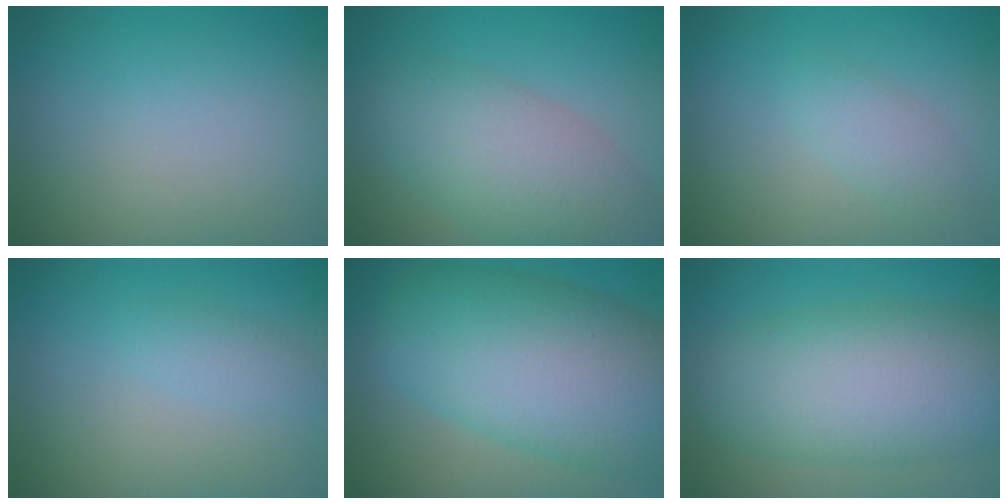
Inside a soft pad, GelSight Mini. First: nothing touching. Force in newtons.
{"total": 6.4, "press": 6.4, "slide": 0.6}
{"total": 1.7, "press": 1.7, "slide": 0.1}
{"total": 1.2, "press": 1.2, "slide": 0.0}
{"total": 12.0, "press": 12.0, "slide": 0.4}
{"total": 9.6, "press": 9.6, "slide": 0.1}